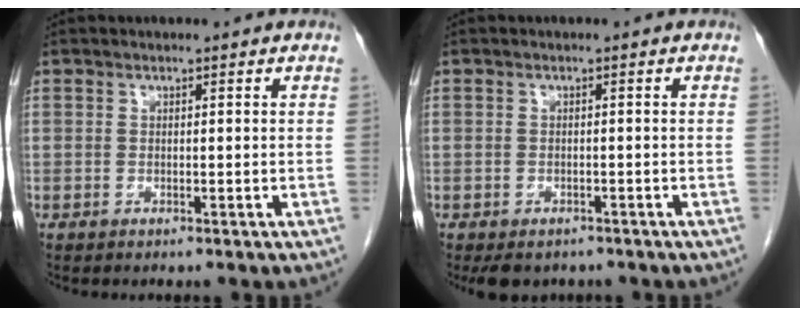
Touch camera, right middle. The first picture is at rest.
{"total": 4.6, "force": [-3.6, 2.5, 1.3], "torque": [-0.012, 0.001, -0.048]}